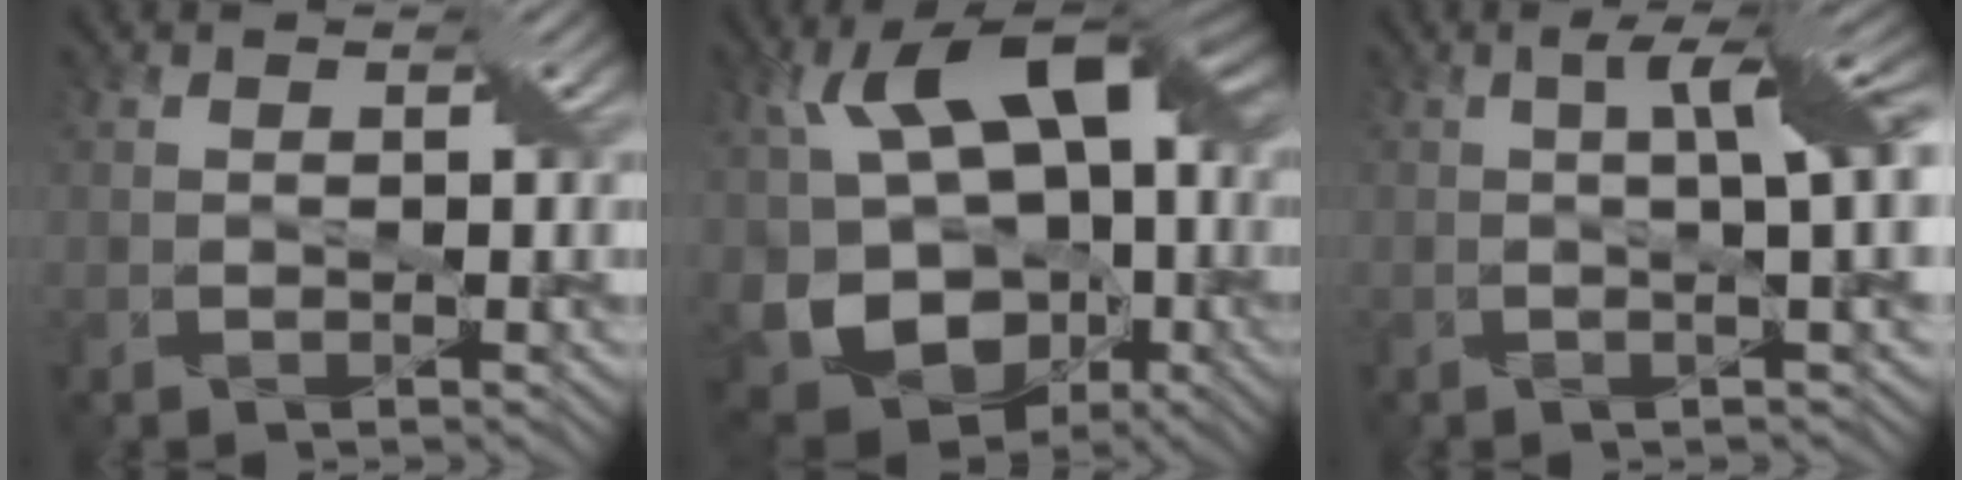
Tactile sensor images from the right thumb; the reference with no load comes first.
{"total": 19.0, "force": [0.3, 13.4, 13.5], "torque": [-0.265, -0.003, 0.017]}
{"total": 7.7, "force": [0.8, 1.4, 7.5], "torque": [-0.098, 0.021, 0.009]}